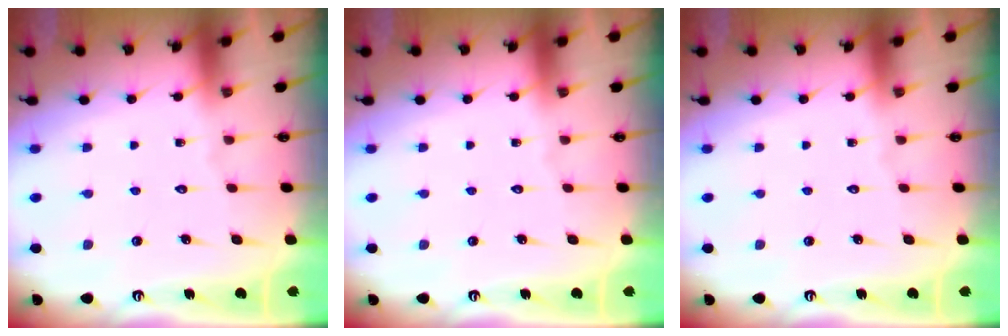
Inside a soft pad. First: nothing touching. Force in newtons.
{"total": 0.0}
{"total": 0.0}